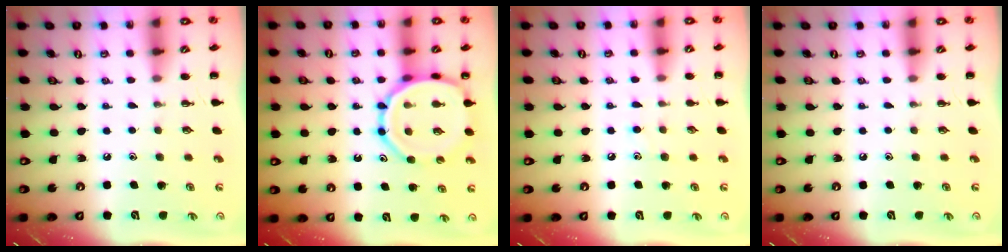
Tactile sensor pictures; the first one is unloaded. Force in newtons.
{"total": 13.5, "press": 13.2, "slide": 2.4}
{"total": 4.2, "press": 4.0, "slide": 1.3}
{"total": 0.0}